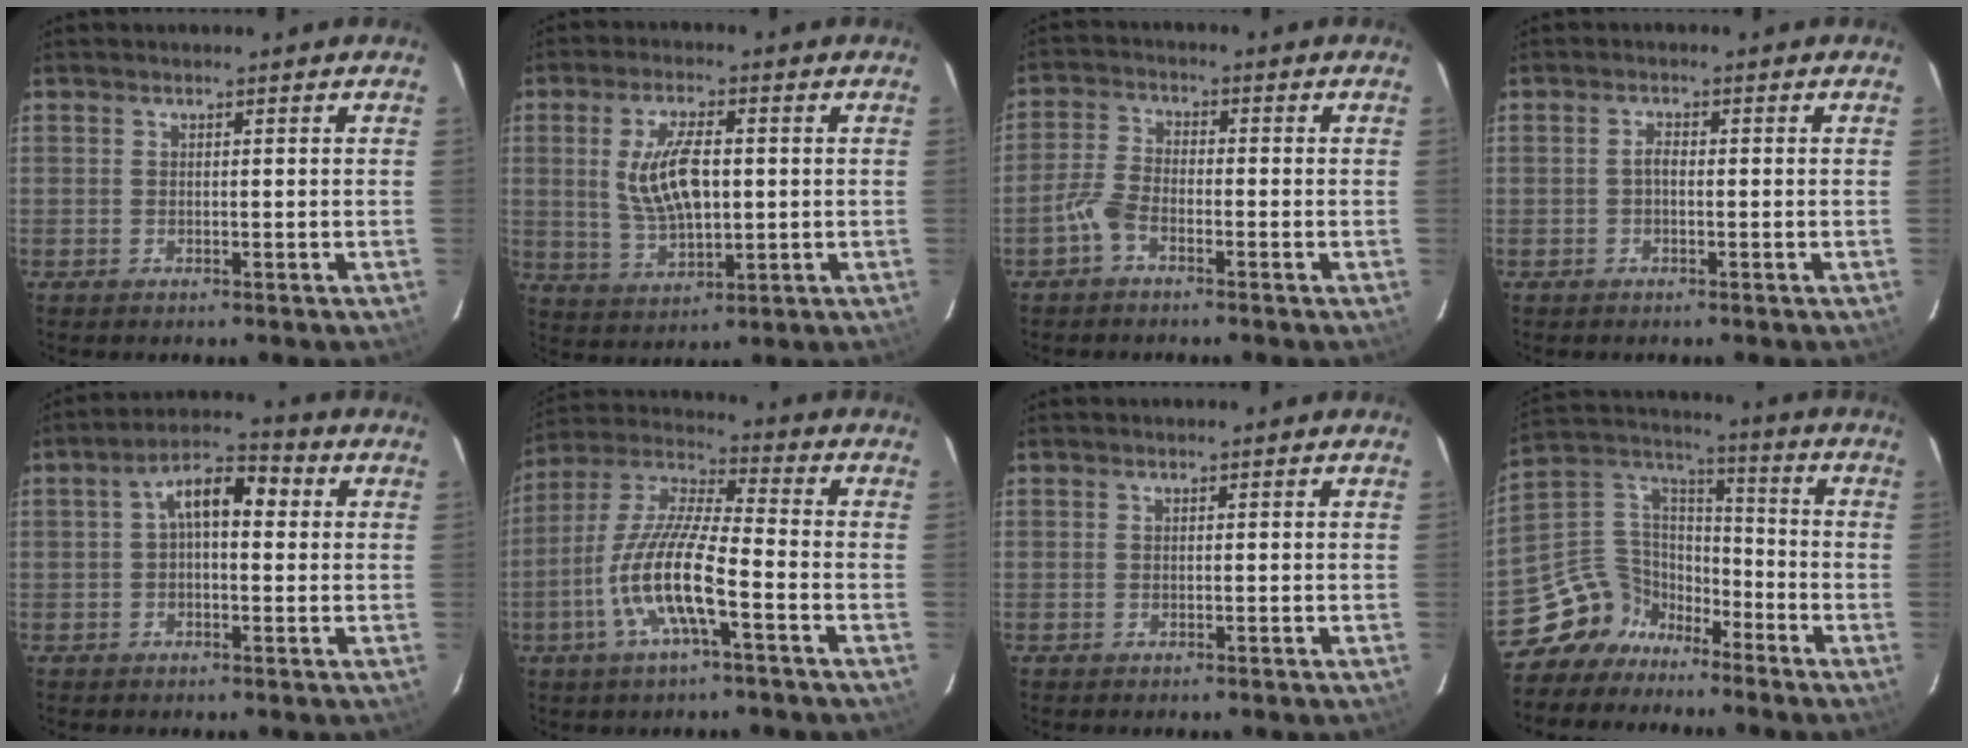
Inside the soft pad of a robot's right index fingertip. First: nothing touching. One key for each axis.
{"total": 10.5, "fx": 1.1, "fy": 4.7, "fz": 9.3, "tx": -0.183, "ty": 0.001, "tz": 0.029}
{"total": 4.2, "fx": -2.8, "fy": 1.8, "fz": 2.7, "tx": -0.067, "ty": 0.010, "tz": -0.058}
{"total": 1.3, "fx": -0.3, "fy": 0.7, "fz": 1.0, "tx": -0.019, "ty": 0.006, "tz": -0.007}
{"total": 7.6, "fx": 1.1, "fy": 3.7, "fz": 6.5, "tx": -0.114, "ty": 0.030, "tz": 0.013}
{"total": 13.0, "fx": -5.0, "fy": 2.2, "fz": 11.8, "tx": -0.243, "ty": -0.002, "tz": -0.103}
{"total": 0.0}
{"total": 11.1, "fx": -8.5, "fy": 7.0, "fz": 1.6, "tx": -0.058, "ty": 0.062, "tz": -0.157}